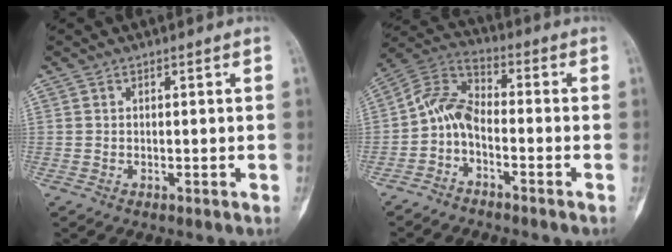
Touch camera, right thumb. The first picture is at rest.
{"total": 7.5, "force": [-2.6, 3.8, 5.9], "torque": [-0.119, 0.047, -0.066]}